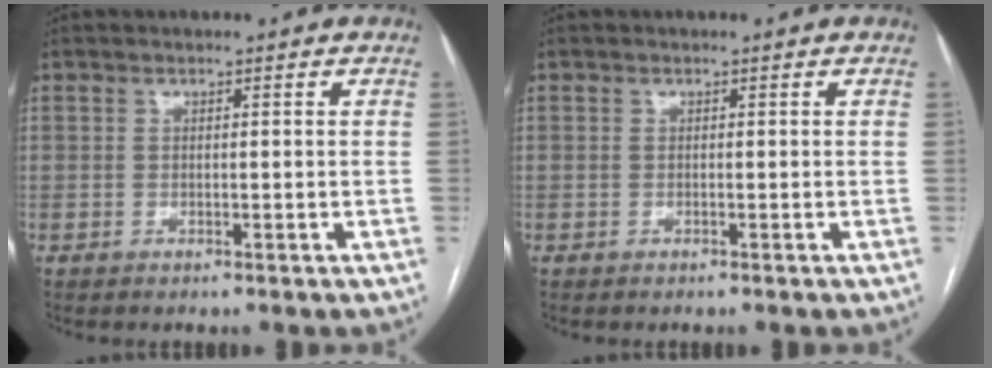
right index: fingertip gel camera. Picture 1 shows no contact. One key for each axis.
{"total": 0.0}